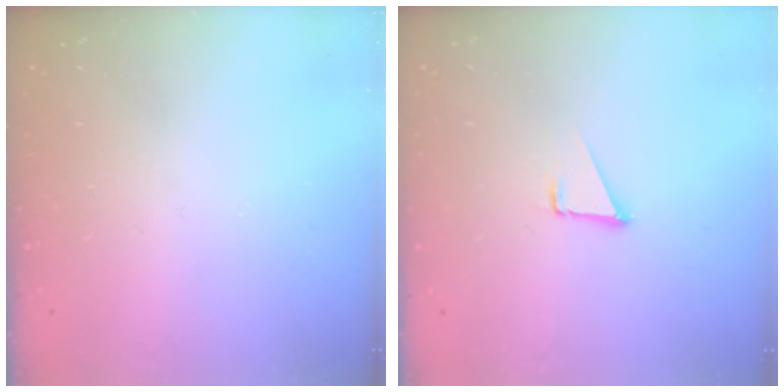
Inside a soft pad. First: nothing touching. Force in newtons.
{"total": 1.7, "press": 1.7, "slide": 0.1}